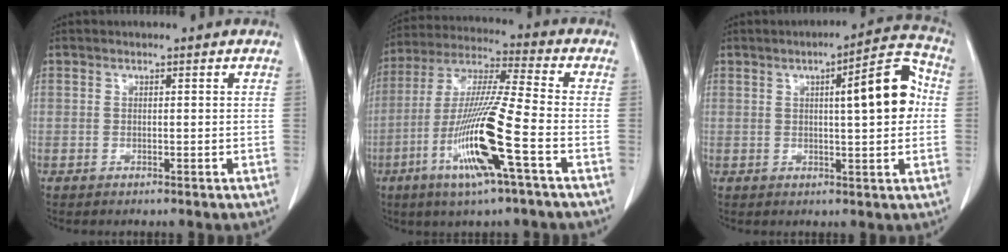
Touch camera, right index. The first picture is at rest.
{"total": 15.6, "force": [-5.8, -0.3, 14.5], "torque": [-0.297, -0.018, -0.113]}
{"total": 9.9, "force": [1.3, 1.7, 9.7], "torque": [-0.128, 0.022, 0.014]}